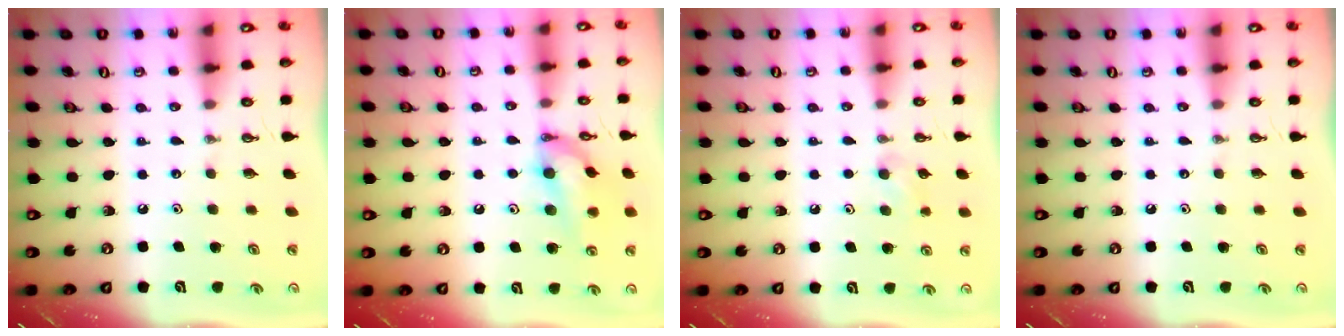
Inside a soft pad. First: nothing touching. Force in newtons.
{"total": 13.9, "press": 13.5, "slide": 3.3}
{"total": 10.4, "press": 6.7, "slide": 7.9}
{"total": 0.0}